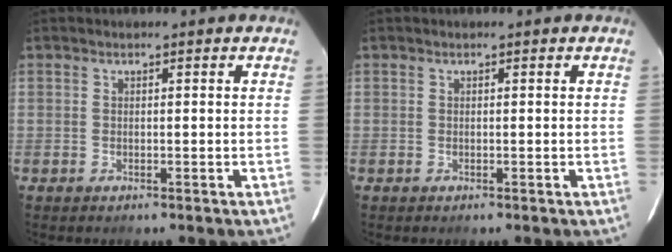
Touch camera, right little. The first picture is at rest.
{"total": 0.0}